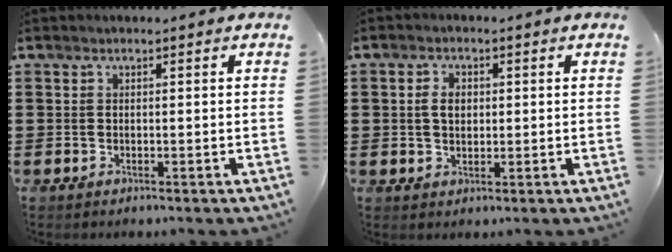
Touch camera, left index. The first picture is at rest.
{"total": 3.1, "force": [0.5, 1.9, 2.4], "torque": [-0.050, 0.010, 0.007]}